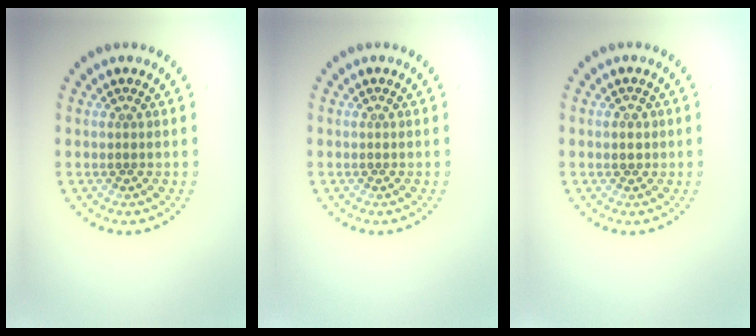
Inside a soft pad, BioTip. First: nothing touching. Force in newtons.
{"total": 0.0}
{"total": 1.0, "press": 1.0, "slide": 0.3}